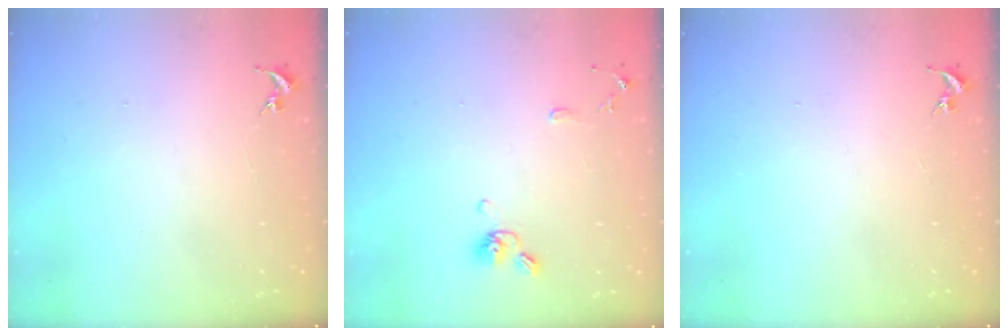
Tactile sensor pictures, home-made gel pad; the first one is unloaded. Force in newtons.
{"total": 9.4, "press": 9.2, "slide": 1.8}
{"total": 0.0}